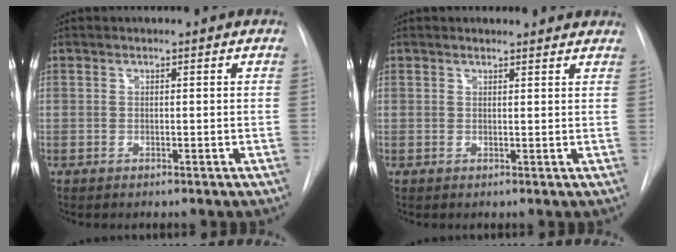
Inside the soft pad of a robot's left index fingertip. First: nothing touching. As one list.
[{"total": 4.8, "force": [4.6, 1.1, 0.7], "torque": [-0.005, 0.005, 0.038]}]